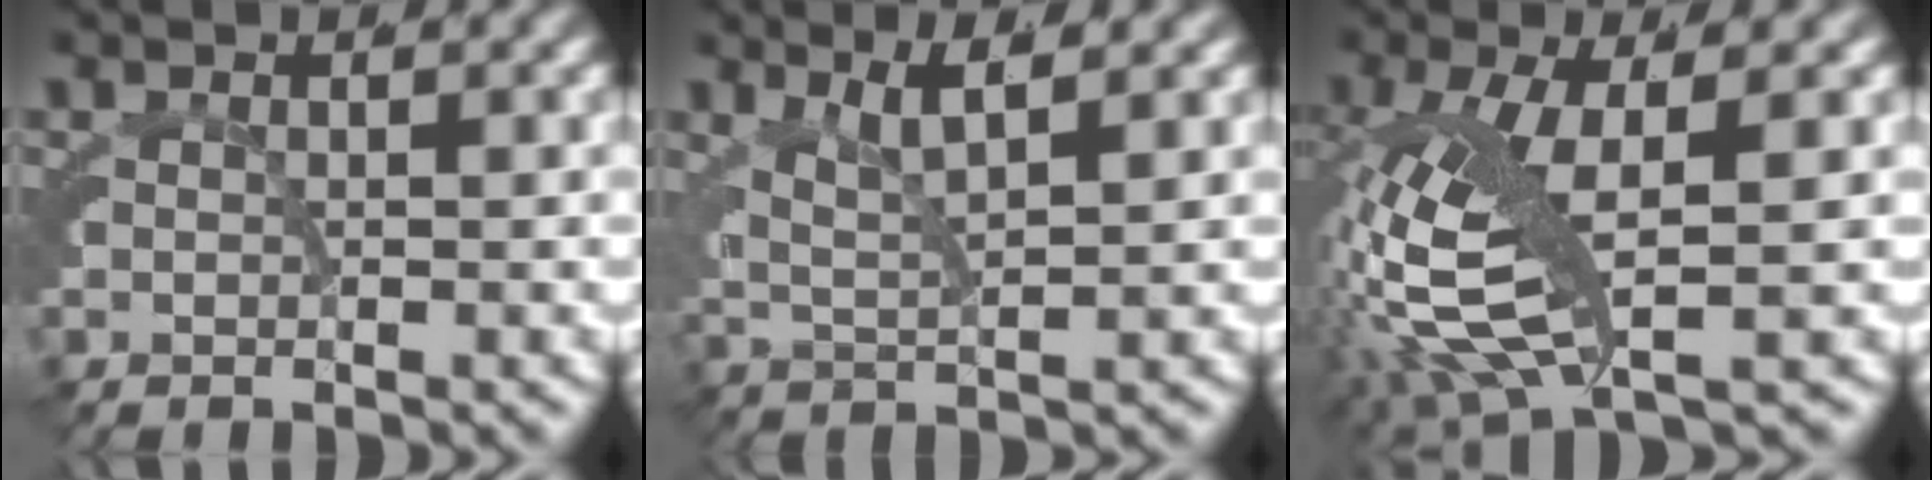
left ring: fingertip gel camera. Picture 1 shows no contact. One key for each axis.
{"total": 4.0, "fx": 1.9, "fy": 1.8, "fz": 3.0, "tx": -0.061, "ty": -0.005, "tz": 0.032}
{"total": 9.2, "fx": -0.9, "fy": 4.3, "fz": 8.0, "tx": -0.195, "ty": -0.036, "tz": 0.005}